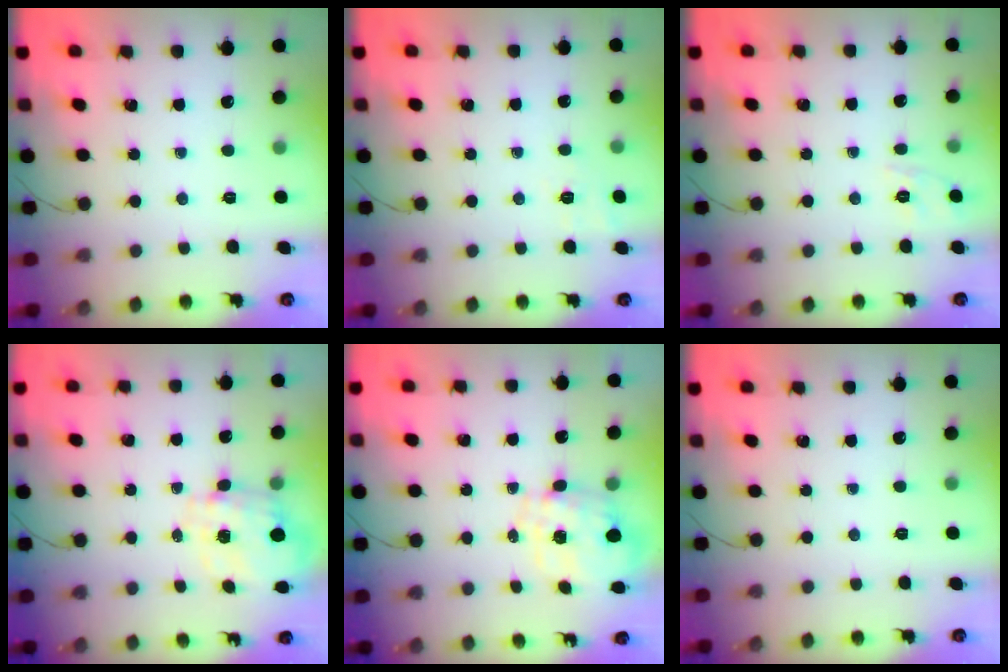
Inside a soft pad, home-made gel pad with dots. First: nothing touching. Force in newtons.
{"total": 2.2, "press": 1.3, "slide": 1.8}
{"total": 2.0, "press": 0.8, "slide": 1.8}
{"total": 2.9, "press": 2.7, "slide": 1.1}
{"total": 2.0, "press": 1.7, "slide": 1.1}
{"total": 0.0}